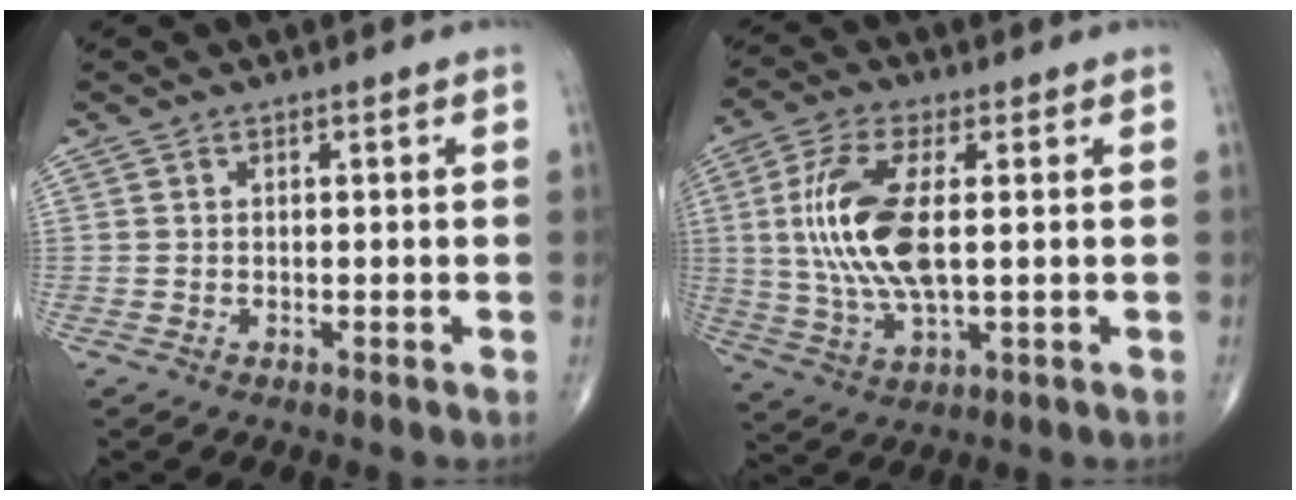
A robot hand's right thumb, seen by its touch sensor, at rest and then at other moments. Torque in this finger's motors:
{"motor_torque": [-0.14, 0.61, 1.55, 0.35, 0.49]}